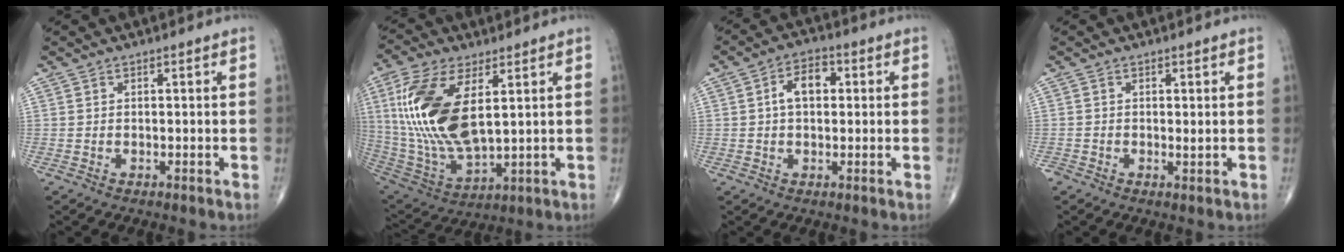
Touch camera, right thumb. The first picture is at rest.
{"total": 20.1, "force": [4.7, 9.4, 17.1], "torque": [-0.363, -0.022, 0.098]}
{"total": 6.0, "force": [0.9, 3.7, 4.7], "torque": [-0.070, 0.017, 0.007]}
{"total": 1.0, "force": [-0.1, 0.6, 0.7], "torque": [-0.006, -0.003, -0.004]}